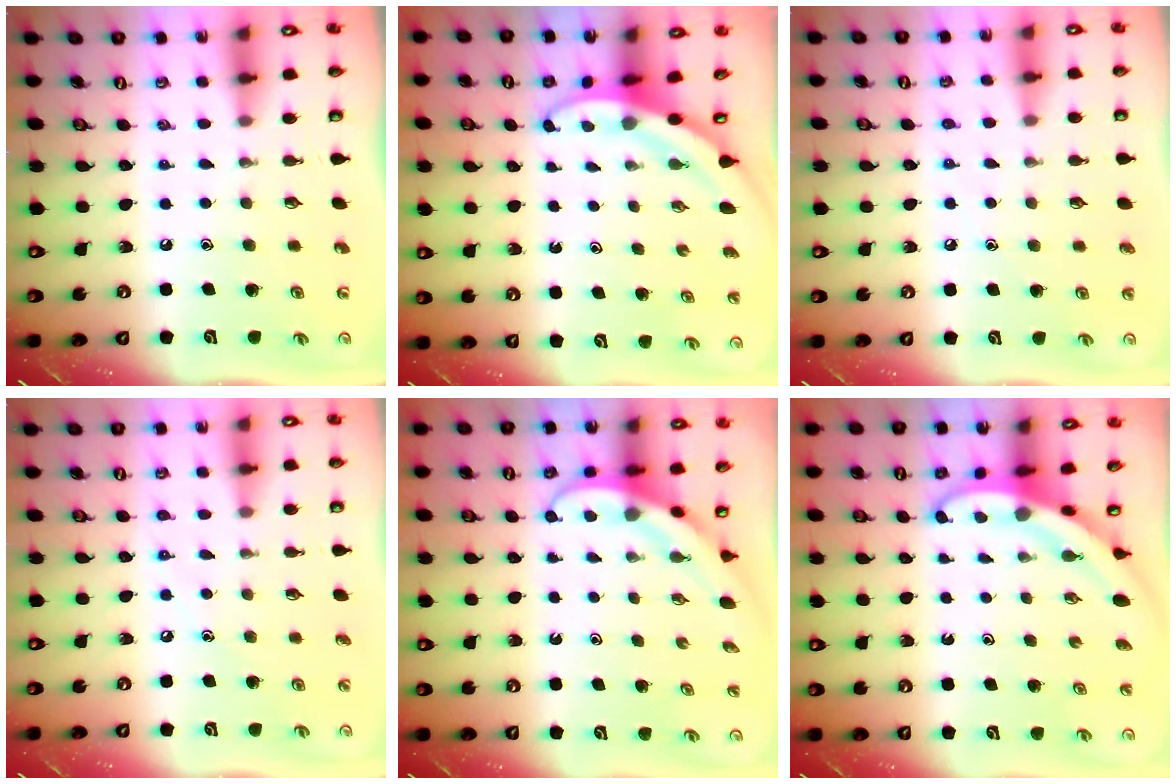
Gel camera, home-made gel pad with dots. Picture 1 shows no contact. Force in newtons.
{"total": 3.3, "press": 3.3, "slide": 0.1}
{"total": 3.7, "press": 3.7, "slide": 0.4}
{"total": 3.8, "press": 3.8, "slide": 0.5}
{"total": 3.9, "press": 3.9, "slide": 0.3}
{"total": 4.3, "press": 4.3, "slide": 0.3}